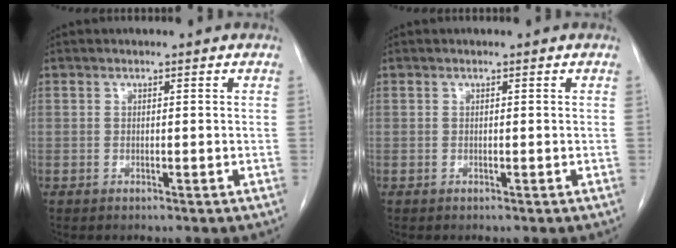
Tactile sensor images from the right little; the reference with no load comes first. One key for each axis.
{"total": 0.0}